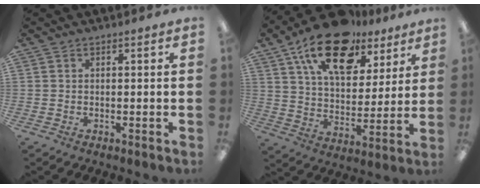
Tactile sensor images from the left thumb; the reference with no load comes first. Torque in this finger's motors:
{"motor_torque": [0.66, 0.74, 1.60, -1.16, 0.44]}